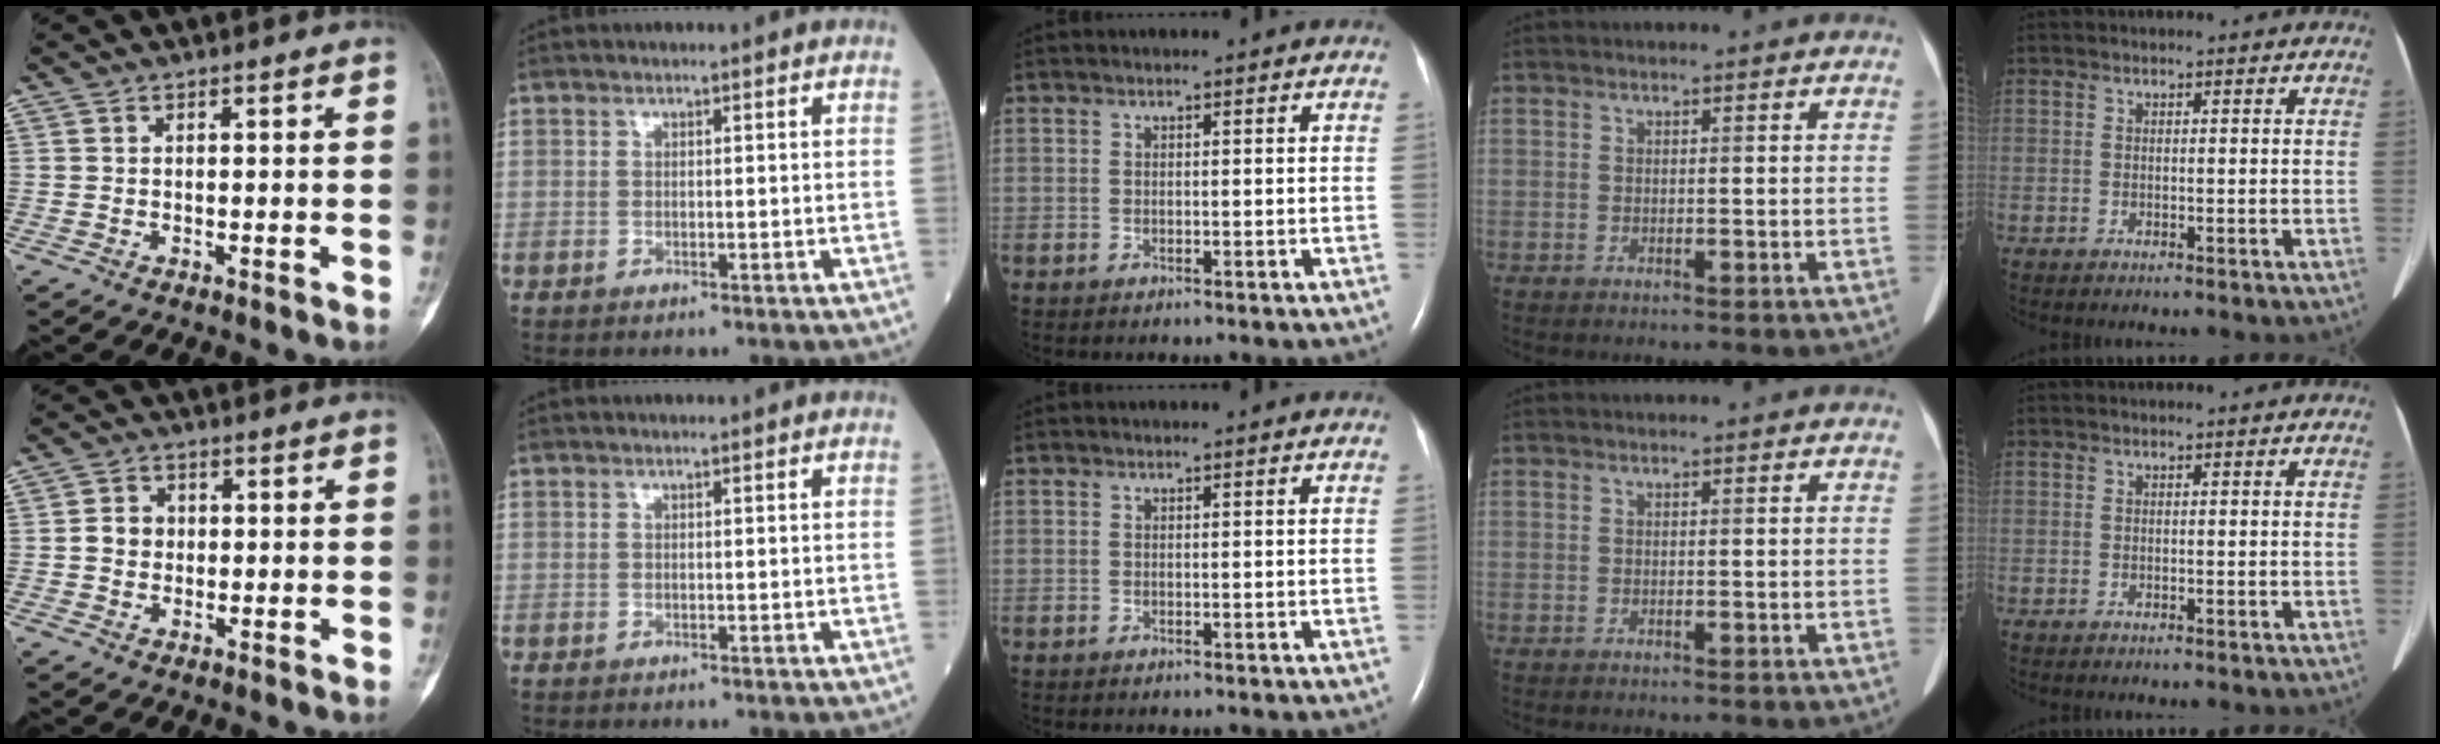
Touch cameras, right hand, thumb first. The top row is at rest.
{"thumb": {"total": 3.7, "force": [-0.1, 3.3, 1.6], "torque": [-0.012, 0.009, -0.006]}}